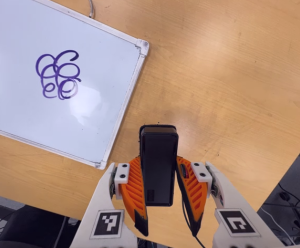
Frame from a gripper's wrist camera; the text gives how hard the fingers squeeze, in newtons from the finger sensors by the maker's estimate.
{"total": 4.2, "left": 2.9, "right": 5.6}